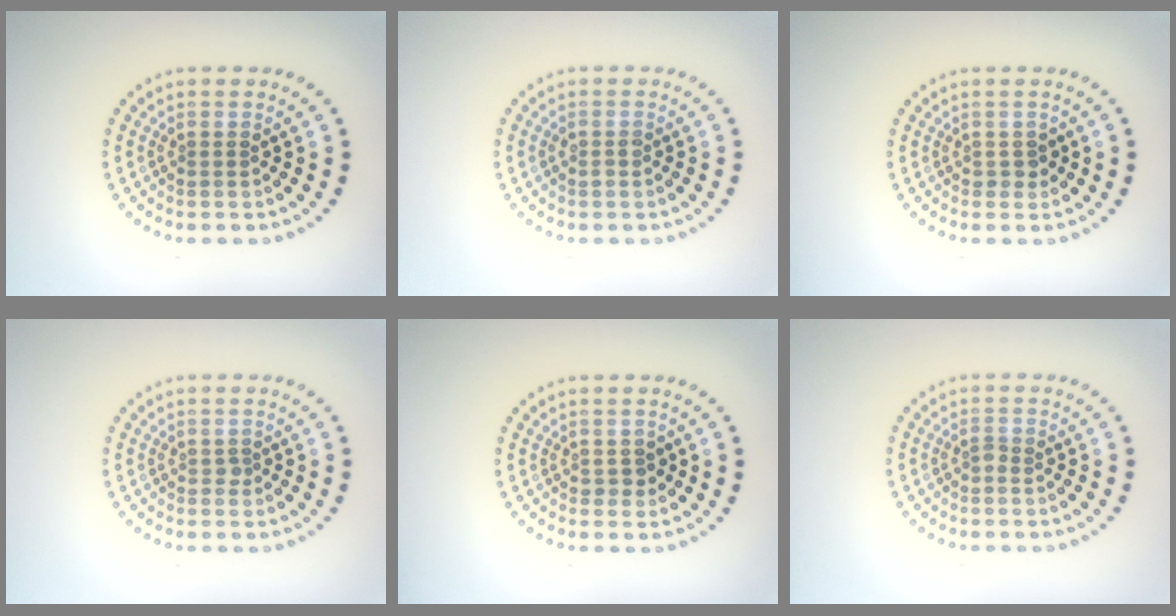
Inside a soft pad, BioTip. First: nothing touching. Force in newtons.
{"total": 0.7, "press": 0.7, "slide": 0.3}
{"total": 1.1, "press": 1.0, "slide": 0.4}
{"total": 0.5, "press": 0.3, "slide": 0.4}
{"total": 1.0, "press": 1.0, "slide": 0.4}
{"total": 0.8, "press": 0.6, "slide": 0.5}